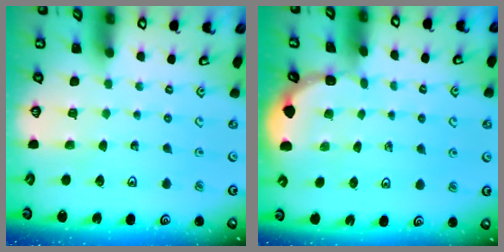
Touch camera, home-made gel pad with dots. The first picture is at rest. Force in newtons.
{"total": 2.4, "press": 2.4, "slide": 0.3}